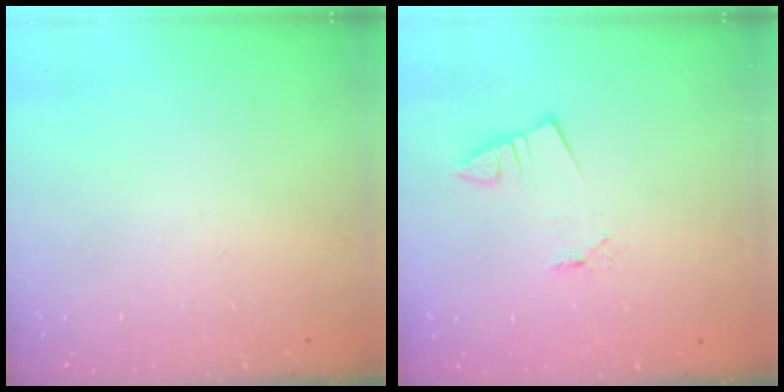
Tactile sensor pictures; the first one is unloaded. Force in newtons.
{"total": 1.4, "press": 1.4, "slide": 0.1}